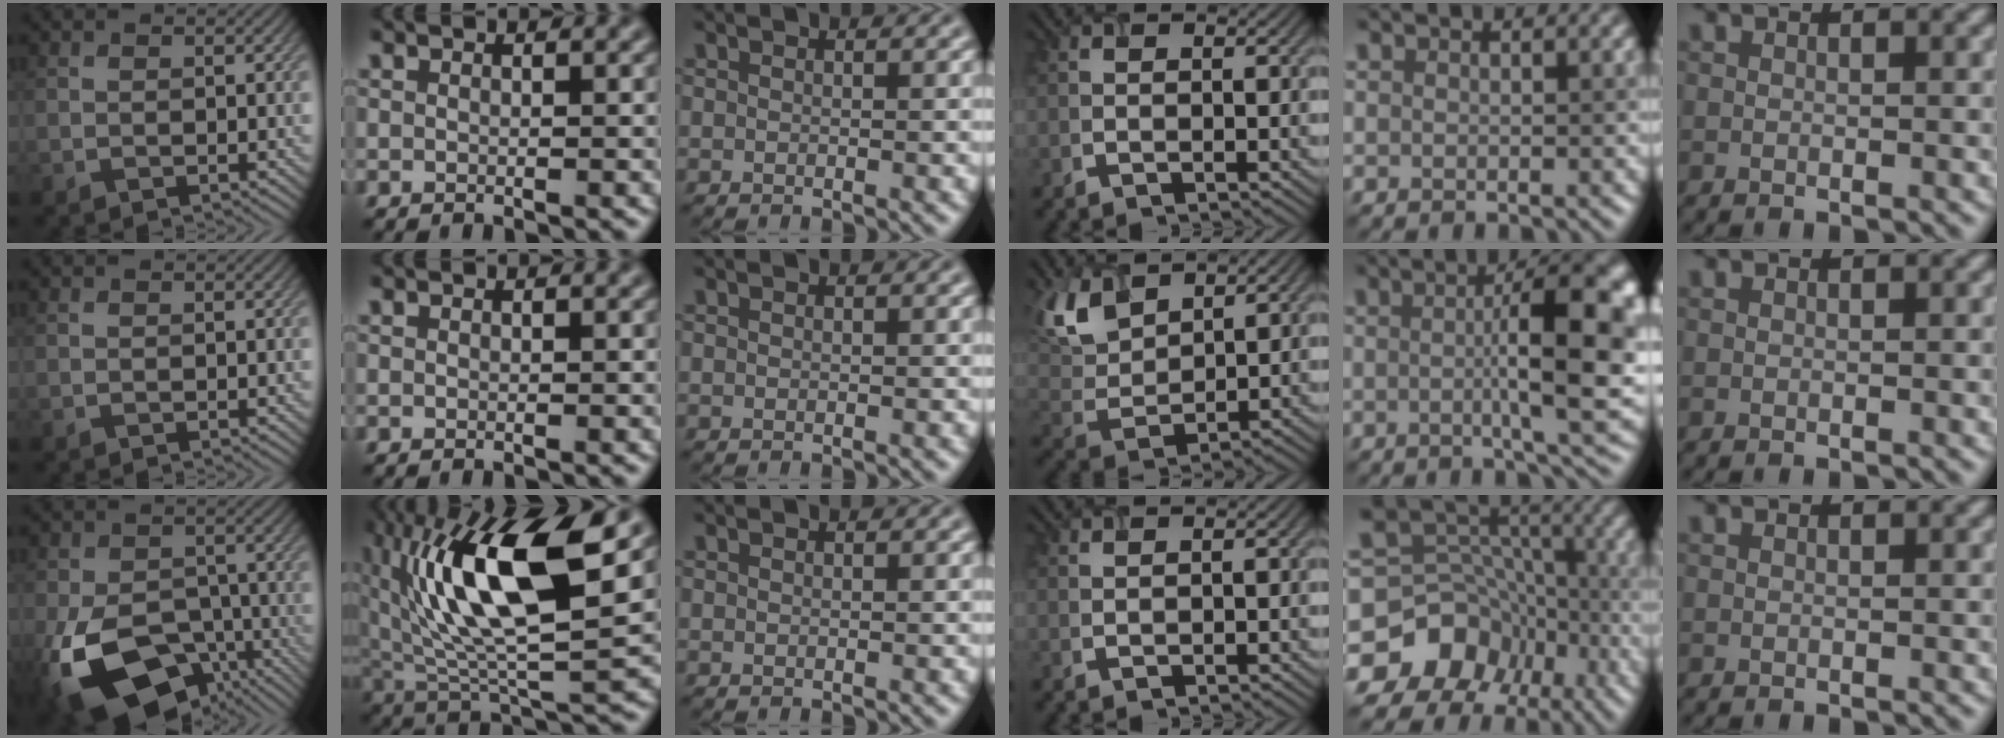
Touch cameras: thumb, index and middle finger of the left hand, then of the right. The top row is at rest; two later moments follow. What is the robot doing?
{"motion": "open", "object": "airpods case & airpods"}